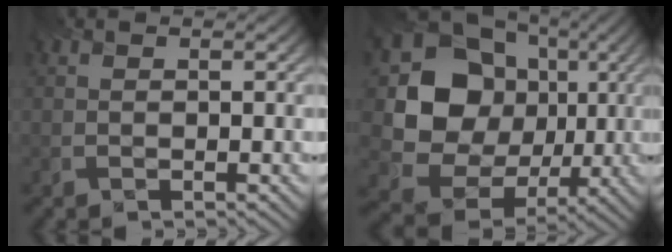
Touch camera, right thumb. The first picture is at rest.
{"total": 17.5, "force": [2.0, 15.4, 8.1], "torque": [-0.202, -0.011, 0.043]}